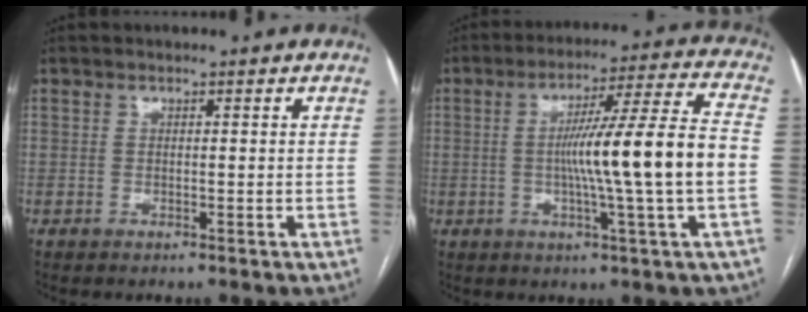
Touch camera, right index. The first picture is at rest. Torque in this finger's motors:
{"motor_torque": [1.86, -0.28, 0.79, 0.20]}